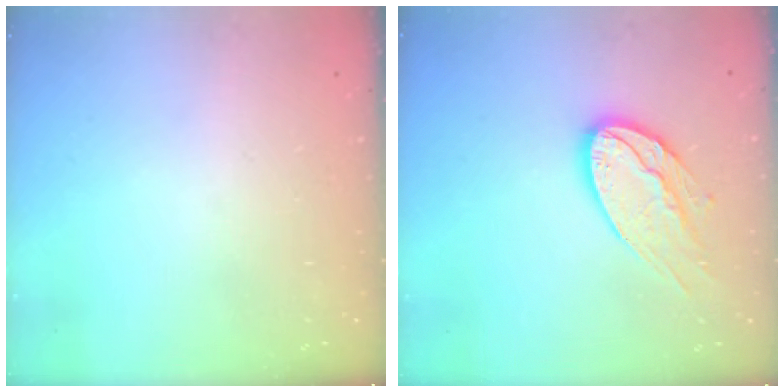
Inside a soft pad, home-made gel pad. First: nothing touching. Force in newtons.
{"total": 15.1, "press": 15.1, "slide": 1.4}